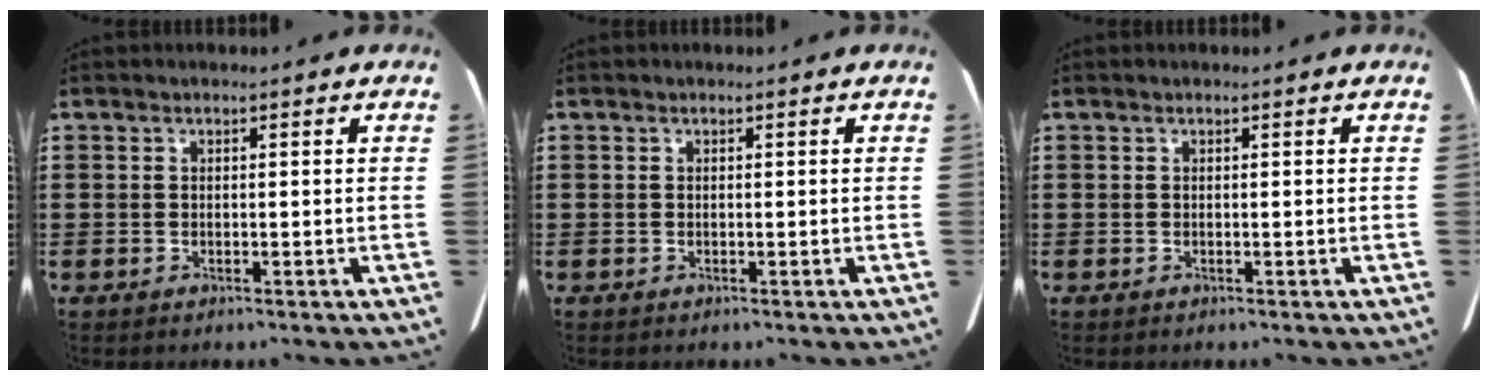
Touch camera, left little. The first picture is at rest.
{"total": 0.0}
{"total": 0.0}